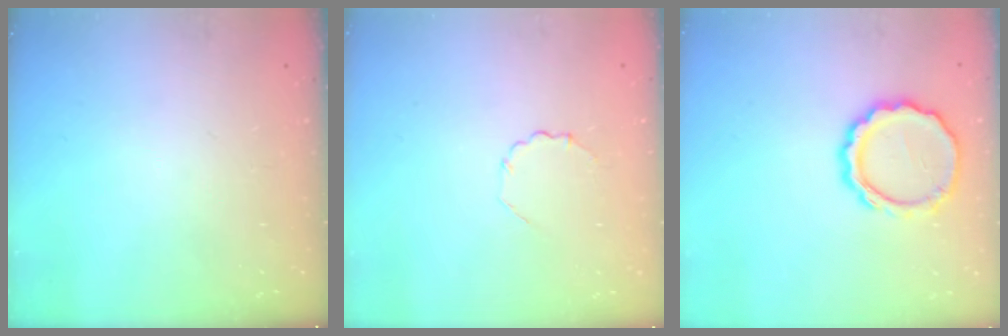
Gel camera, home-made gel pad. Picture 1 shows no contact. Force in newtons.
{"total": 2.8, "press": 2.6, "slide": 1.1}
{"total": 10.3, "press": 10.2, "slide": 1.7}